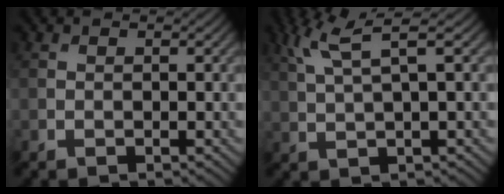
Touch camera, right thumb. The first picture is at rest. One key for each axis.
{"total": 5.8, "fx": 2.7, "fy": 0.9, "fz": 5.0, "tx": -0.109, "ty": 0.018, "tz": 0.061}